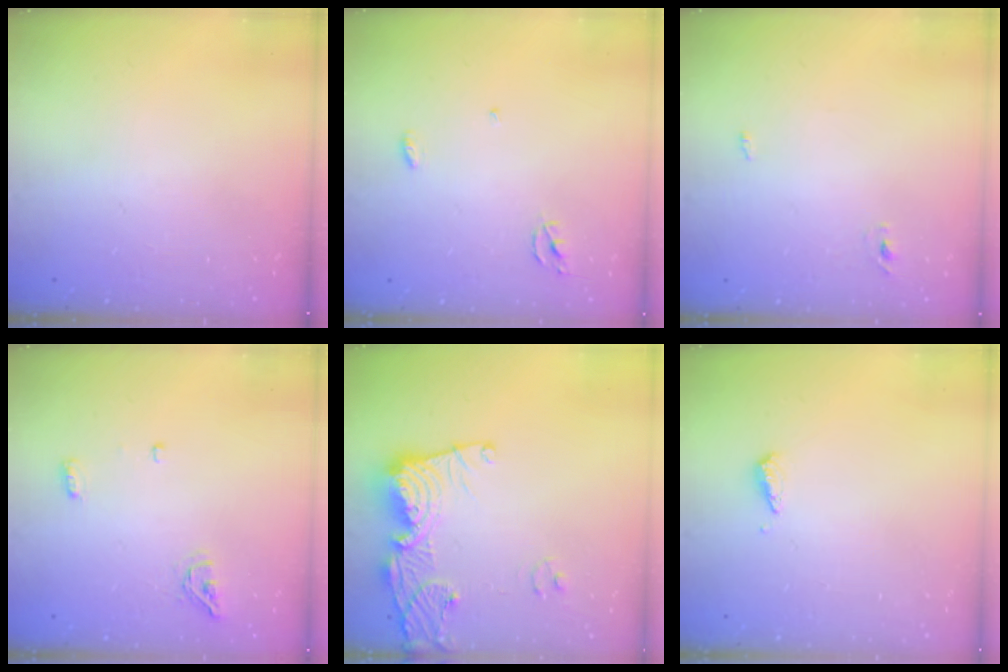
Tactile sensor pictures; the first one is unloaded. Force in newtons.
{"total": 3.1, "press": 3.1, "slide": 0.2}
{"total": 2.3, "press": 2.1, "slide": 1.0}
{"total": 4.9, "press": 4.8, "slide": 1.0}
{"total": 14.9, "press": 14.8, "slide": 1.7}
{"total": 3.0, "press": 3.0, "slide": 0.2}